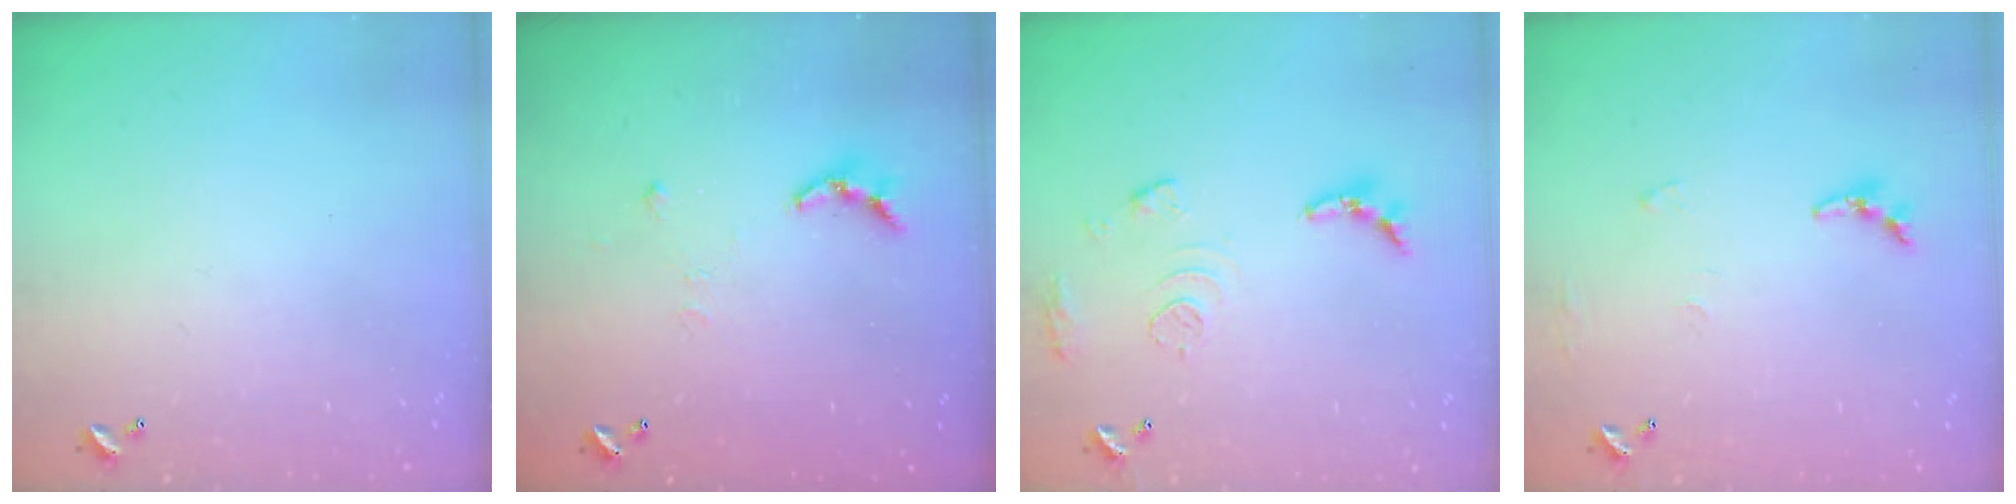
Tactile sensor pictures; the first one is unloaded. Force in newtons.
{"total": 6.7, "press": 6.7, "slide": 0.5}
{"total": 11.0, "press": 10.9, "slide": 0.9}
{"total": 5.7, "press": 5.7, "slide": 0.2}